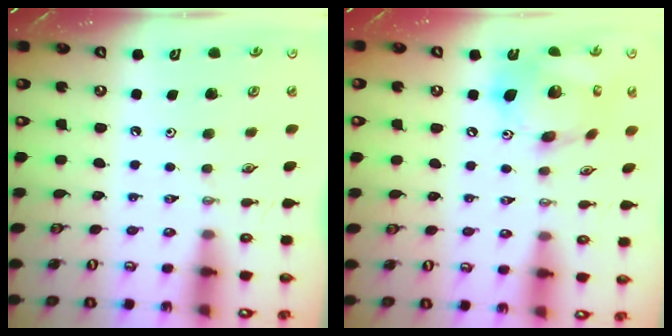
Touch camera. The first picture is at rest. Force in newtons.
{"total": 16.9, "press": 16.6, "slide": 3.3}